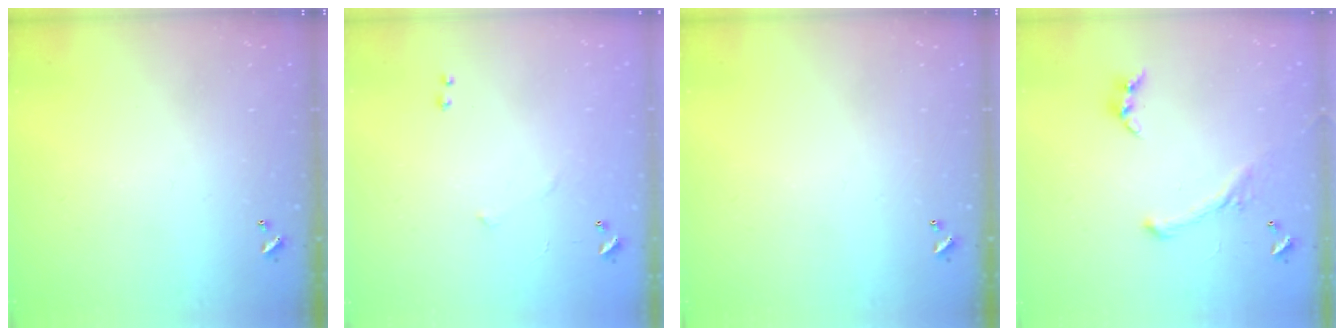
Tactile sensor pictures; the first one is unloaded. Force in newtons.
{"total": 5.9, "press": 5.9, "slide": 0.8}
{"total": 0.0}
{"total": 1.4, "press": 0.6, "slide": 1.2}